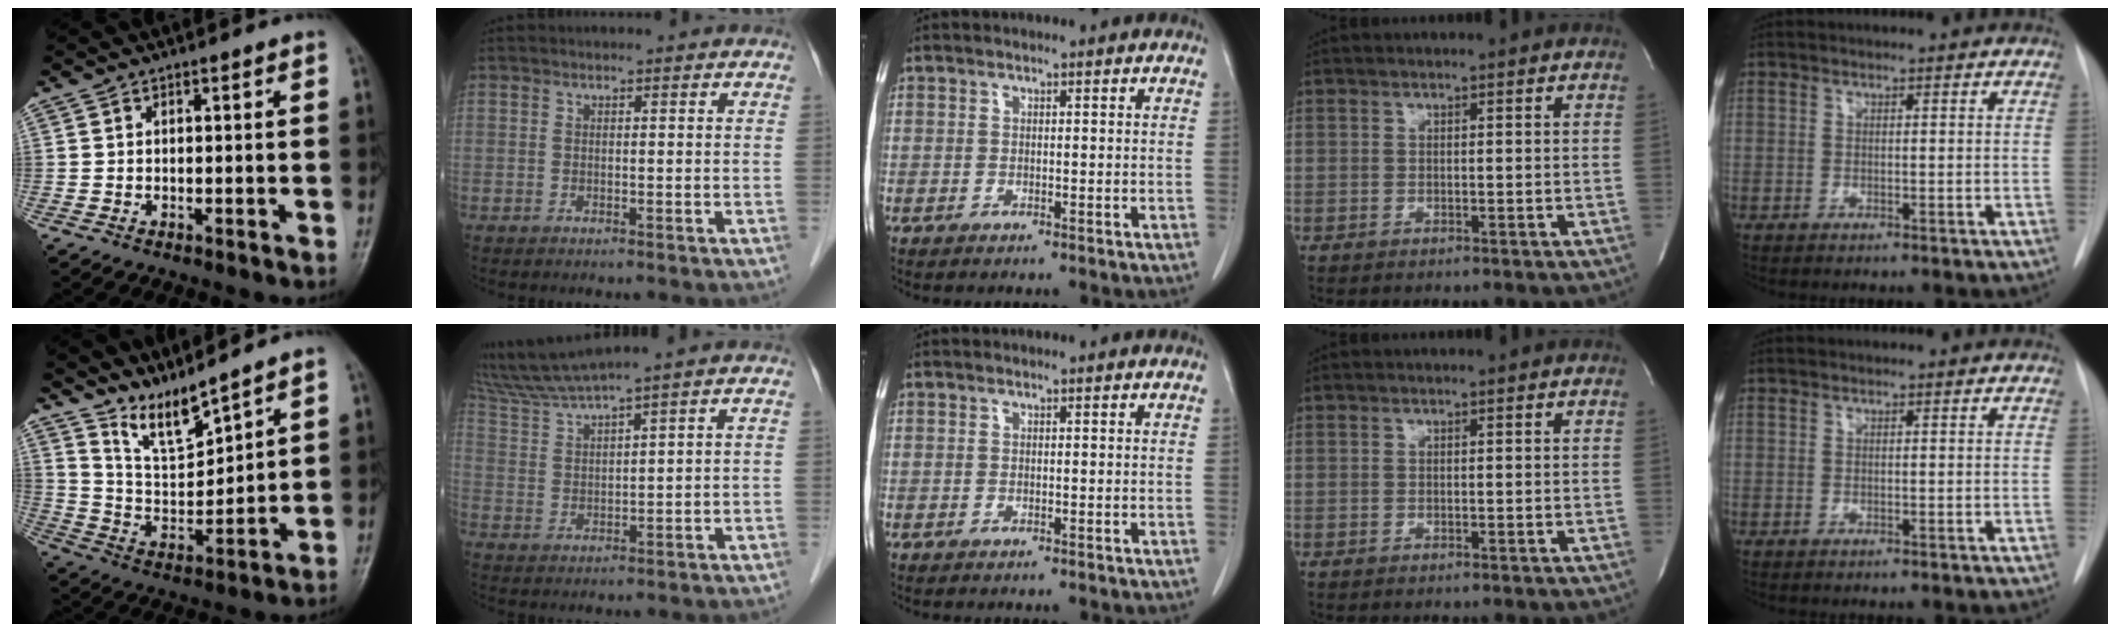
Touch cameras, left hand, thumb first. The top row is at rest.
{"thumb": {"total": 8.1, "force": [7.5, 0.7, 3.0], "torque": [-0.055, -0.065, 0.159]}, "index": {"total": 6.1, "force": [5.3, -1.8, 2.2], "torque": [-0.062, -0.001, 0.117]}}